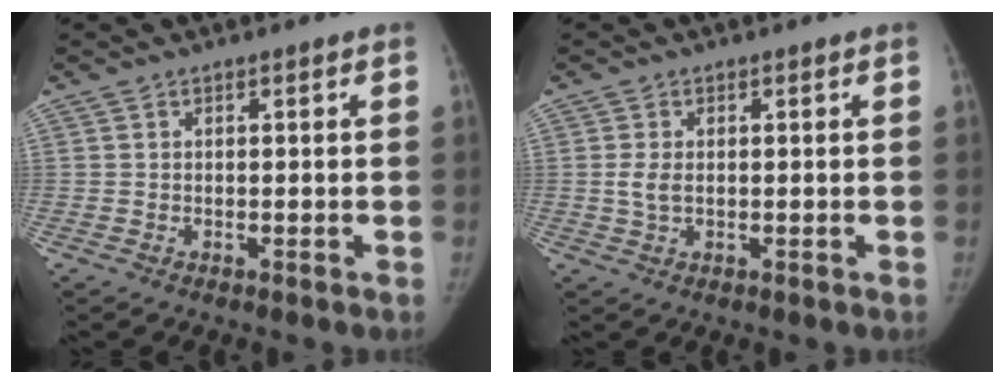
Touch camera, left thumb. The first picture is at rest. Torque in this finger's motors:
{"motor_torque": [0.01, 0.01, 0.48, -0.48, 0.01]}